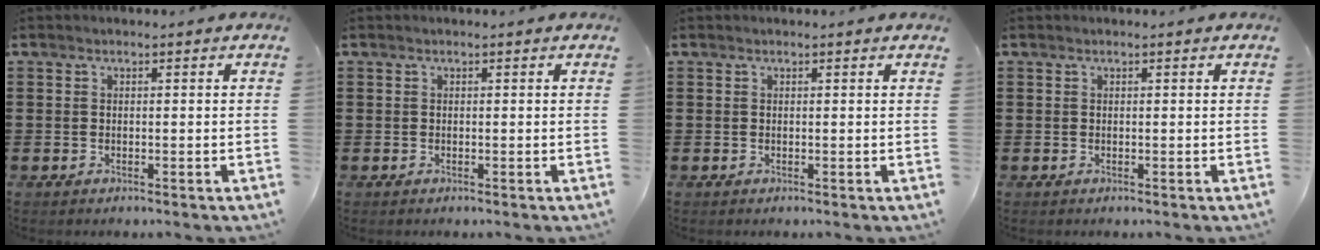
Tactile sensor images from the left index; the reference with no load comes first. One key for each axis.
{"total": 0.0}
{"total": 0.0}
{"total": 0.0}